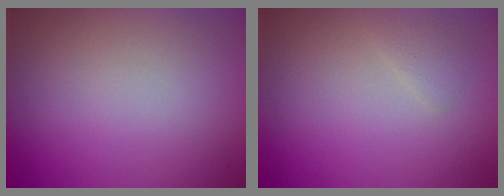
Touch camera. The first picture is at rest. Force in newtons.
{"total": 0.8, "press": 0.8, "slide": 0.0}